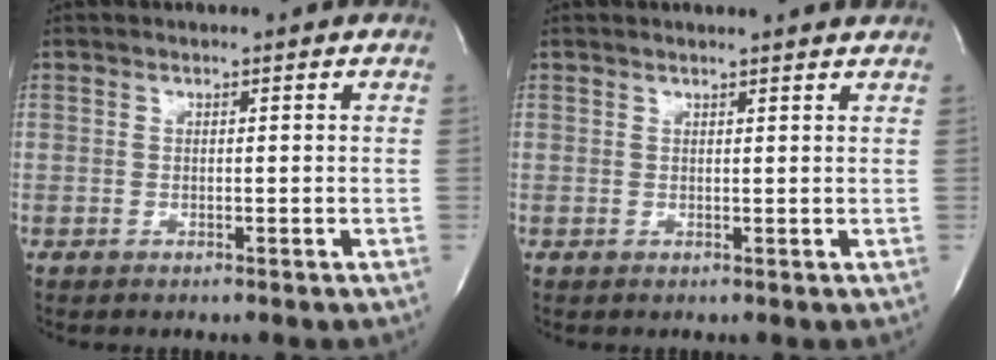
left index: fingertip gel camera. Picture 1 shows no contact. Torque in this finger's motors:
{"motor_torque": [0.12, -0.08, 0.01, -0.01]}